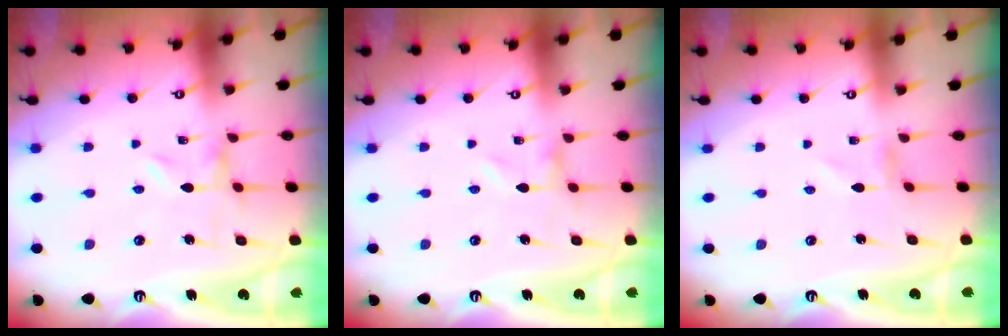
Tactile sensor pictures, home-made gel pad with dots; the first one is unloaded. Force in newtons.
{"total": 0.0}
{"total": 0.9, "press": 0.9, "slide": 0.1}